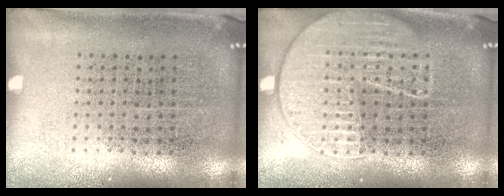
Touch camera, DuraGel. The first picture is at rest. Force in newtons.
{"total": 2.9, "press": 2.9, "slide": 0.3}